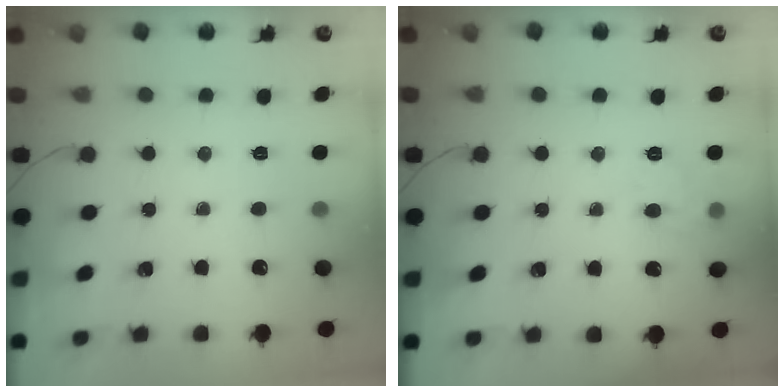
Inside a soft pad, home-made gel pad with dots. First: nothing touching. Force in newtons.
{"total": 8.6, "press": 8.6, "slide": 1.2}